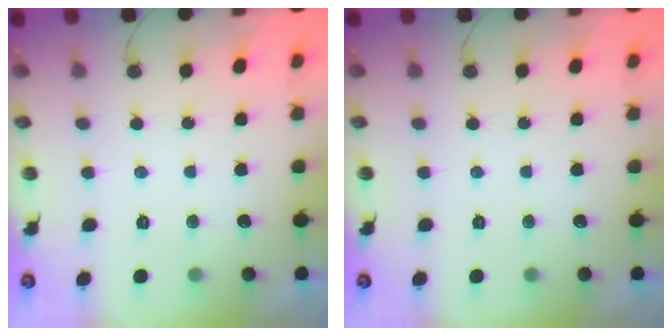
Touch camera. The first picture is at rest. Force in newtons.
{"total": 0.0}